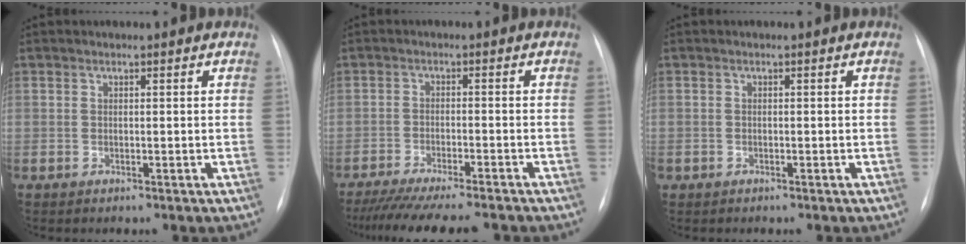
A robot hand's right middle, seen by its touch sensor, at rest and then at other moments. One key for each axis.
{"total": 14.5, "fx": -12.8, "fy": 1.2, "fz": 6.9, "tx": -0.104, "ty": -0.027, "tz": -0.183}
{"total": 0.6, "fx": -0.3, "fy": 0.5, "fz": 0.1, "tx": -0.005, "ty": 0.003, "tz": -0.005}